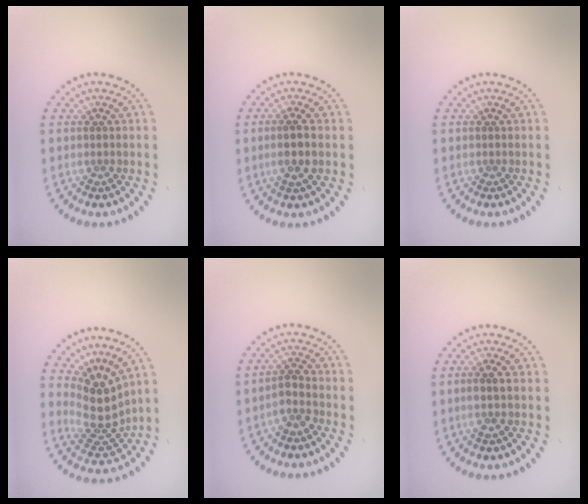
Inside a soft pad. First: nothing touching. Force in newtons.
{"total": 2.3, "press": 2.1, "slide": 0.9}
{"total": 0.0}
{"total": 4.3, "press": 3.1, "slide": 3.0}
{"total": 1.8, "press": 1.5, "slide": 1.0}
{"total": 1.1, "press": 0.9, "slide": 0.7}